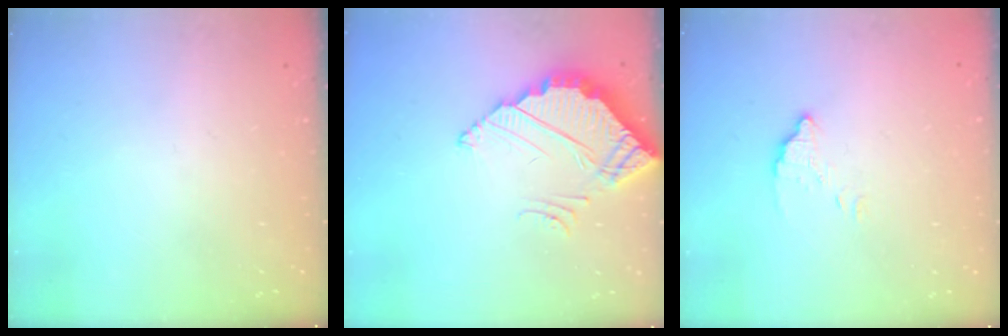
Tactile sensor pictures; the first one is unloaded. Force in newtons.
{"total": 4.0, "press": 4.0, "slide": 0.2}
{"total": 2.6, "press": 2.6, "slide": 0.0}